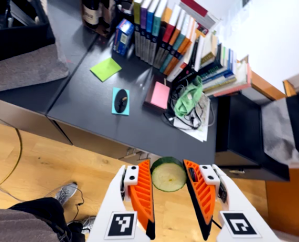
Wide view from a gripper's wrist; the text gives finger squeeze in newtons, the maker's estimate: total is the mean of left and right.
{"total": 8.2, "left": 8.6, "right": 7.8}